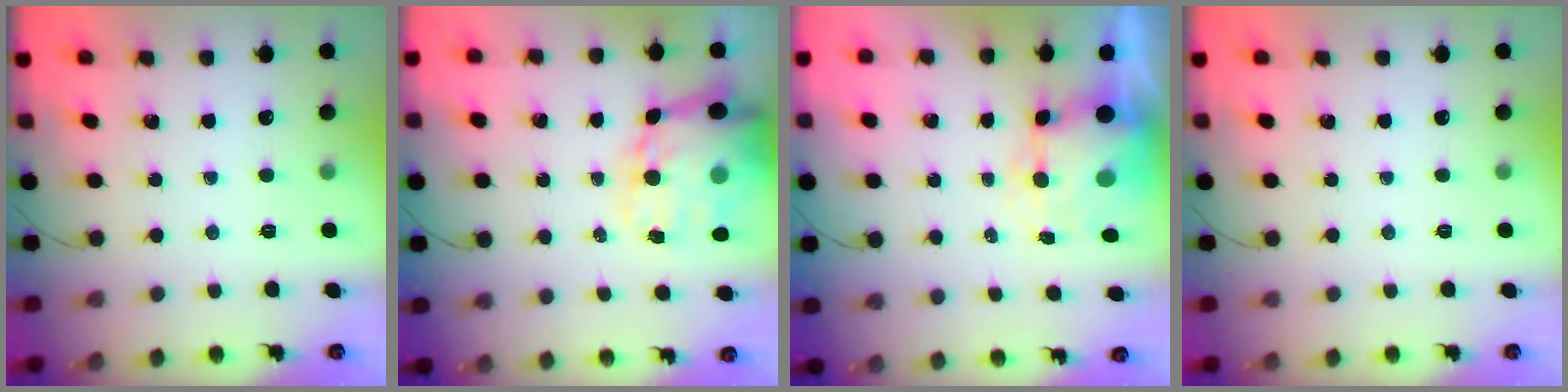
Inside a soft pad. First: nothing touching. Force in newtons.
{"total": 20.3, "press": 19.8, "slide": 4.6}
{"total": 7.3, "press": 7.1, "slide": 1.8}
{"total": 0.0}